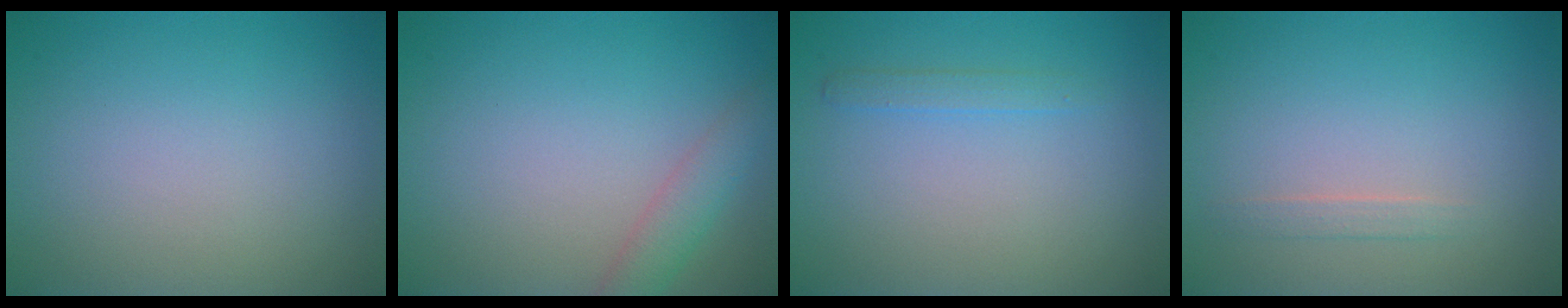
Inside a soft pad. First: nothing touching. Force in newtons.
{"total": 2.3, "press": 2.3, "slide": 0.1}
{"total": 1.1, "press": 1.1, "slide": 0.0}
{"total": 0.9, "press": 0.9, "slide": 0.1}